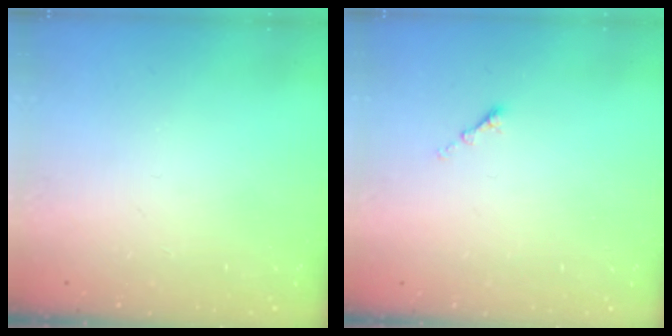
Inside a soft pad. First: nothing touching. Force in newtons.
{"total": 1.1, "press": 1.0, "slide": 0.5}